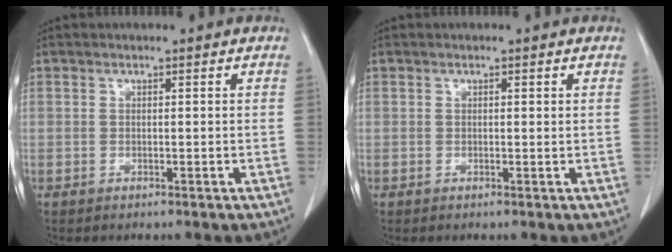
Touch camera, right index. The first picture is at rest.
{"total": 0.0}